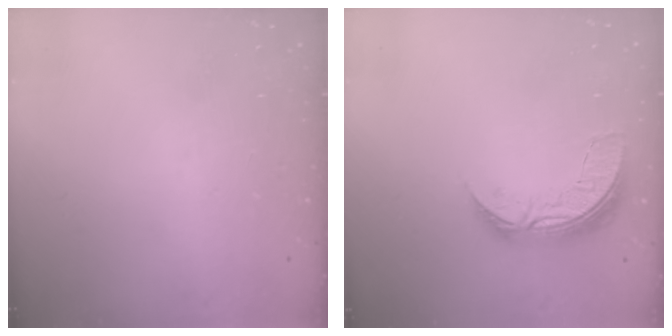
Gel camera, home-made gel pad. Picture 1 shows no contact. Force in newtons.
{"total": 8.1, "press": 8.0, "slide": 0.8}